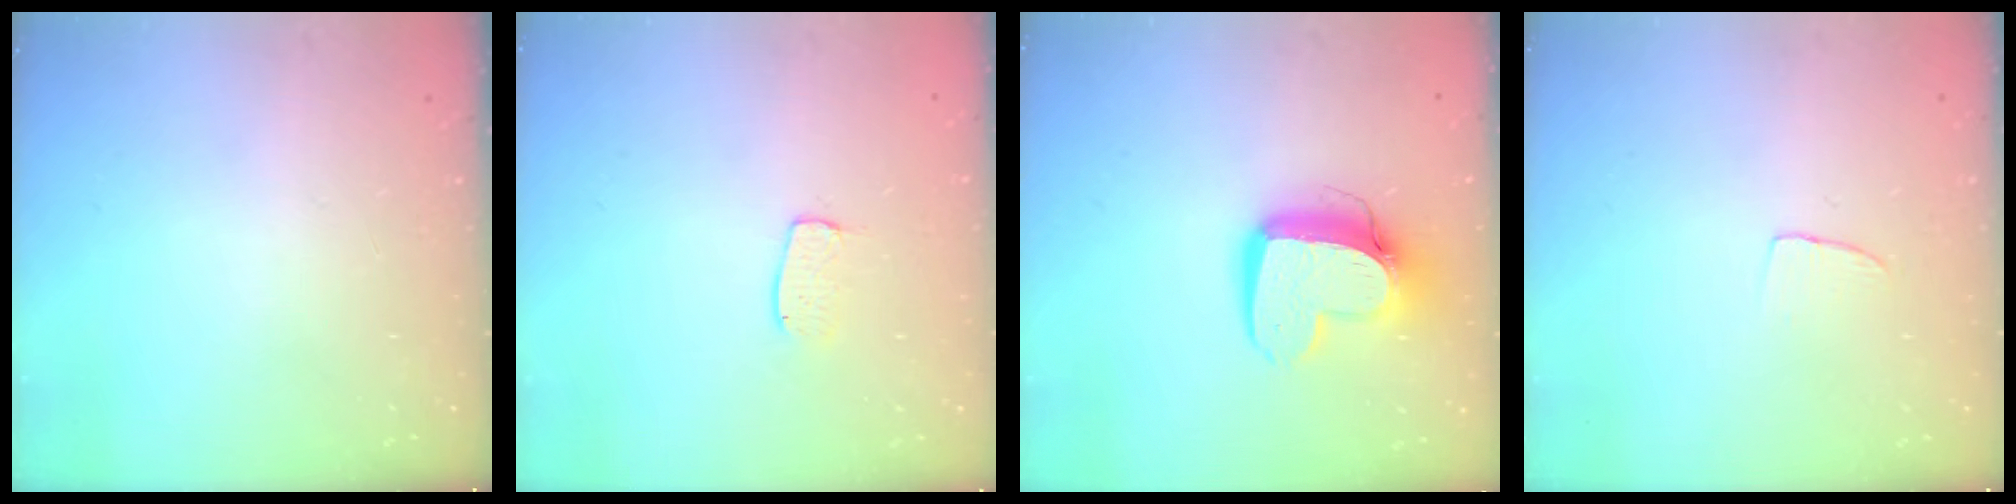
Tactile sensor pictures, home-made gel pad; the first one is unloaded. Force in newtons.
{"total": 5.7, "press": 5.7, "slide": 0.4}
{"total": 13.0, "press": 12.9, "slide": 1.4}
{"total": 3.3, "press": 3.3, "slide": 0.2}